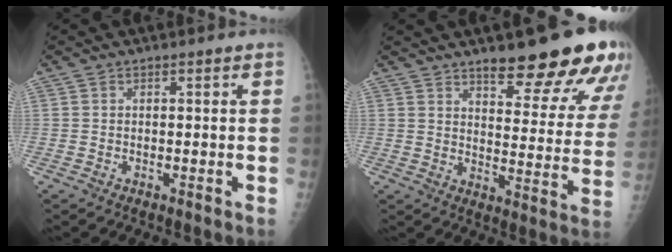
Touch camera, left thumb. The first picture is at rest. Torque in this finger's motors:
{"motor_torque": [0.81, 0.23, 1.57, -0.98, 0.12]}